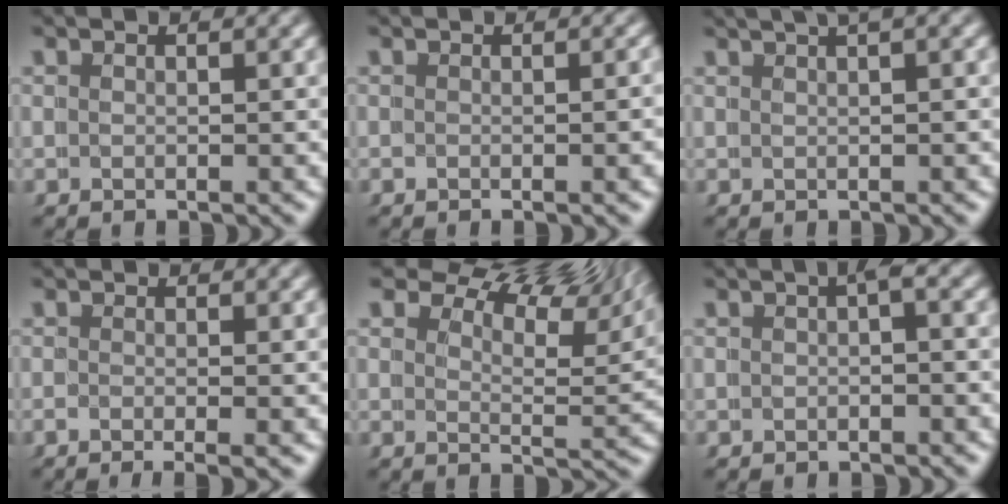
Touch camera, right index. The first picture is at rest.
{"total": 1.1, "force": [-0.4, -0.3, 1.0], "torque": [-0.003, 0.006, -0.010]}
{"total": 3.7, "force": [2.1, 1.2, 2.9], "torque": [-0.022, 0.022, 0.024]}
{"total": 2.4, "force": [-1.4, -0.3, 2.0], "torque": [-0.018, -0.002, -0.024]}
{"total": 9.8, "force": [6.8, 3.8, 6.0], "torque": [-0.070, 0.021, 0.089]}
{"total": 0.7, "force": [-0.4, 0.3, 0.4], "torque": [-0.009, -0.004, -0.004]}